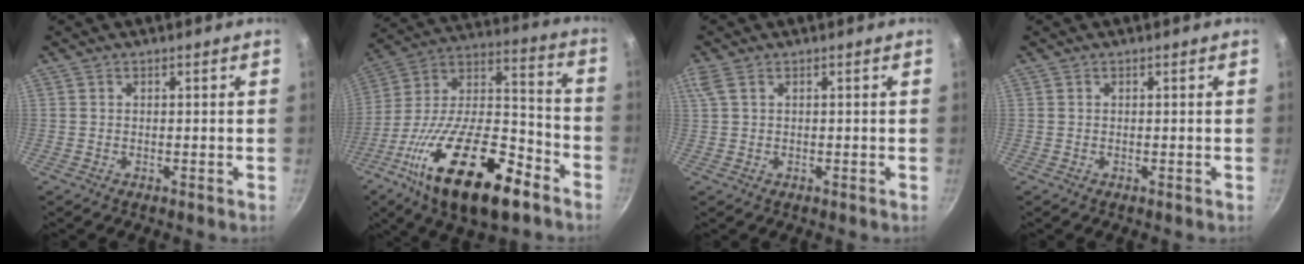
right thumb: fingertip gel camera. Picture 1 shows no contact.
{"total": 28.6, "force": [-14.6, 12.1, 21.5], "torque": [-0.342, 0.067, -0.252]}
{"total": 2.5, "force": [1.1, 1.2, 1.9], "torque": [-0.052, 0.010, 0.025]}
{"total": 0.0}